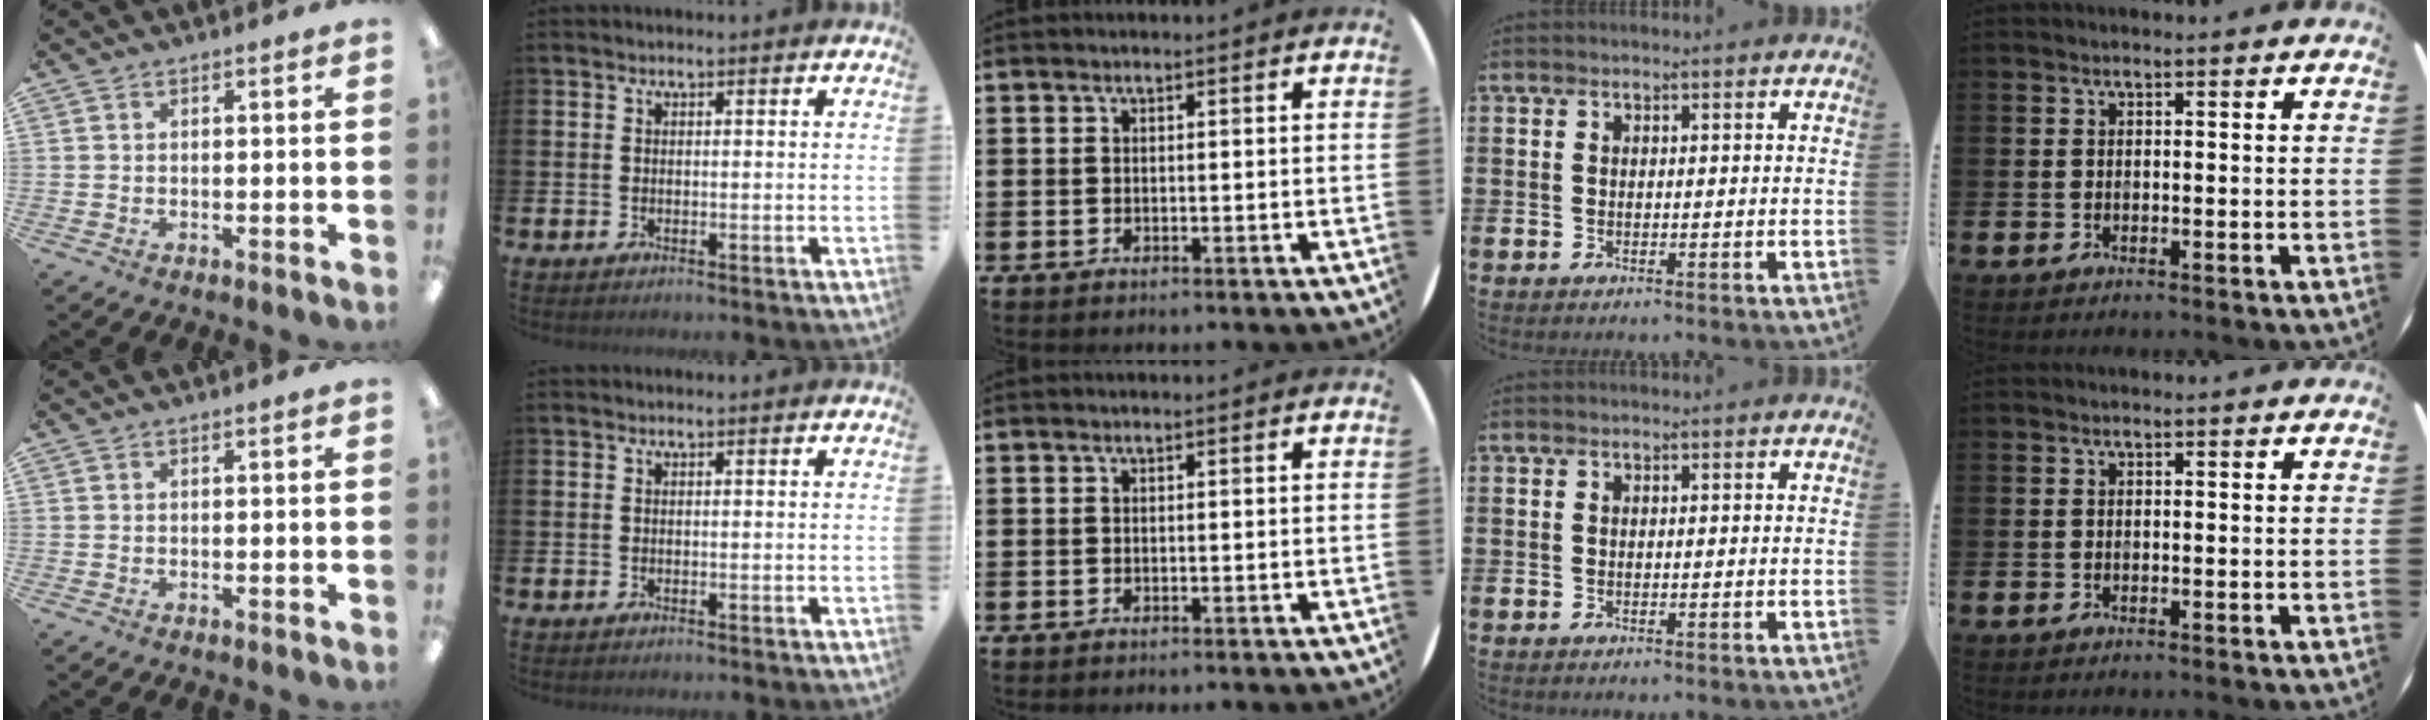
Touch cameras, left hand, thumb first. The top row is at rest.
{}